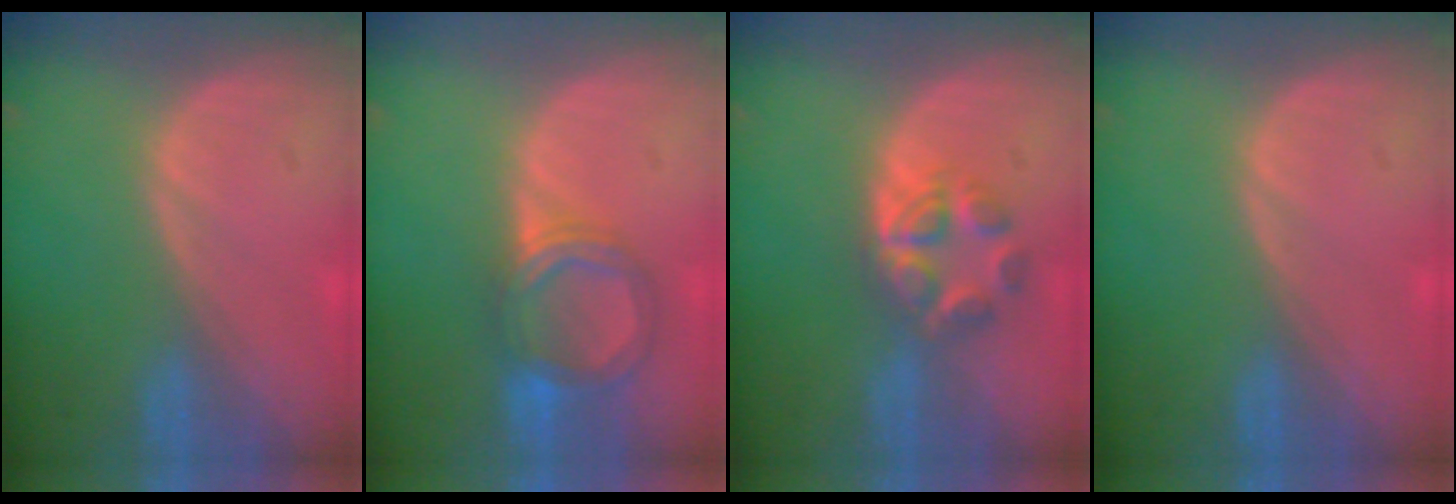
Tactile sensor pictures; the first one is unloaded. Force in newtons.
{"total": 6.2, "press": 6.1, "slide": 1.2}
{"total": 5.6, "press": 5.3, "slide": 1.7}
{"total": 0.0}